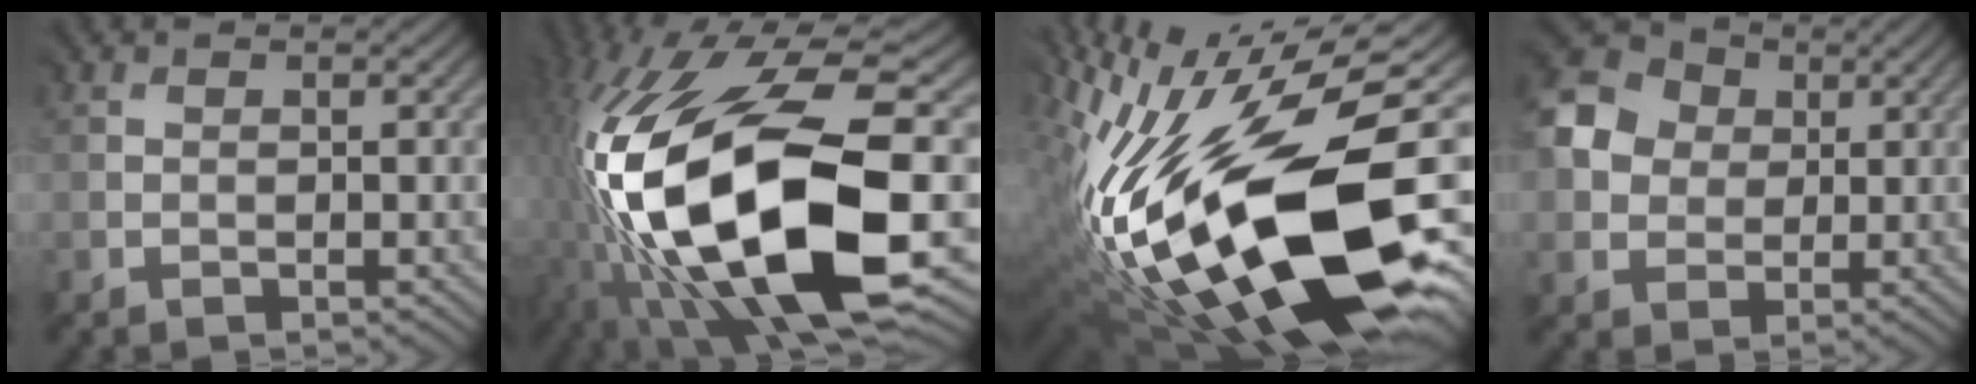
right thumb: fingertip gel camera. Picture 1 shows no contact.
{"total": 20.2, "force": [-4.7, 9.0, 17.5], "torque": [-0.387, -0.039, -0.063]}
{"total": 21.0, "force": [-4.0, 7.9, 19.0], "torque": [-0.370, -0.006, -0.078]}
{"total": 7.8, "force": [2.0, 6.7, 3.3], "torque": [-0.101, 0.015, 0.033]}